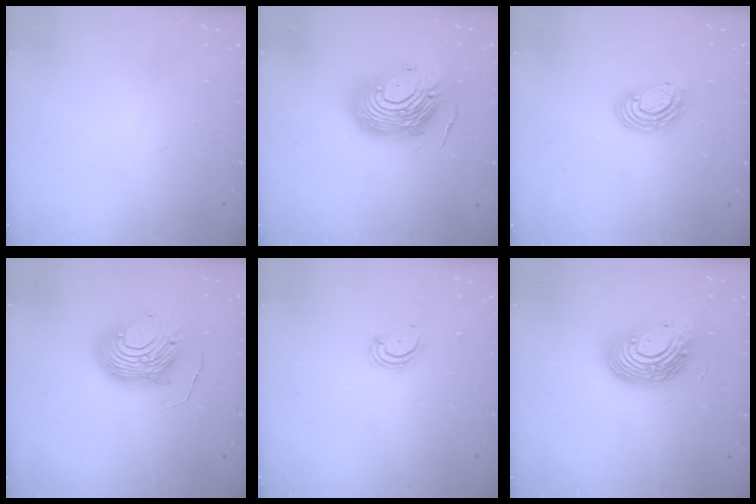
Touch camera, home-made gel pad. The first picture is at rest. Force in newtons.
{"total": 19.5, "press": 19.3, "slide": 3.1}
{"total": 7.9, "press": 7.8, "slide": 1.2}
{"total": 12.1, "press": 12.0, "slide": 1.2}
{"total": 2.5, "press": 2.5, "slide": 0.3}
{"total": 15.1, "press": 15.1, "slide": 1.4}